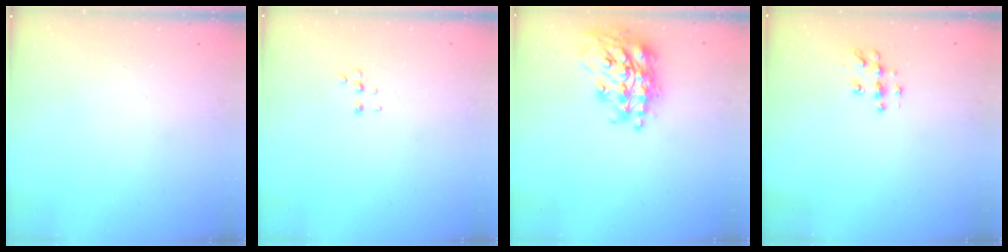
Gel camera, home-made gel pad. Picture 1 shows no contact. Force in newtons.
{"total": 4.0, "press": 4.0, "slide": 0.8}
{"total": 20.7, "press": 20.6, "slide": 1.6}
{"total": 7.5, "press": 7.5, "slide": 0.3}